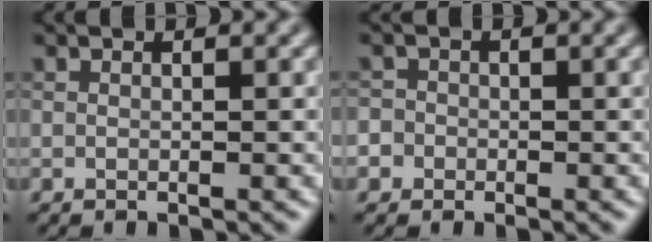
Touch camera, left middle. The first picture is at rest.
{"total": 2.3, "force": [-1.3, 1.9, 0.2], "torque": [0.005, 0.010, -0.031]}